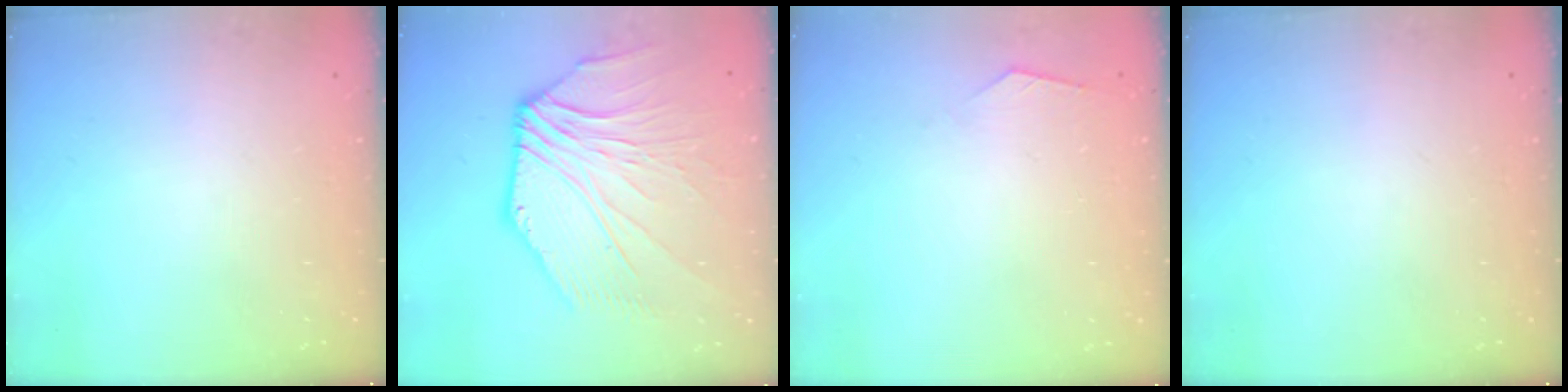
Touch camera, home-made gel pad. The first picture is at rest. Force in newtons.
{"total": 9.3, "press": 9.2, "slide": 1.7}
{"total": 1.1, "press": 1.1, "slide": 0.3}
{"total": 0.0}